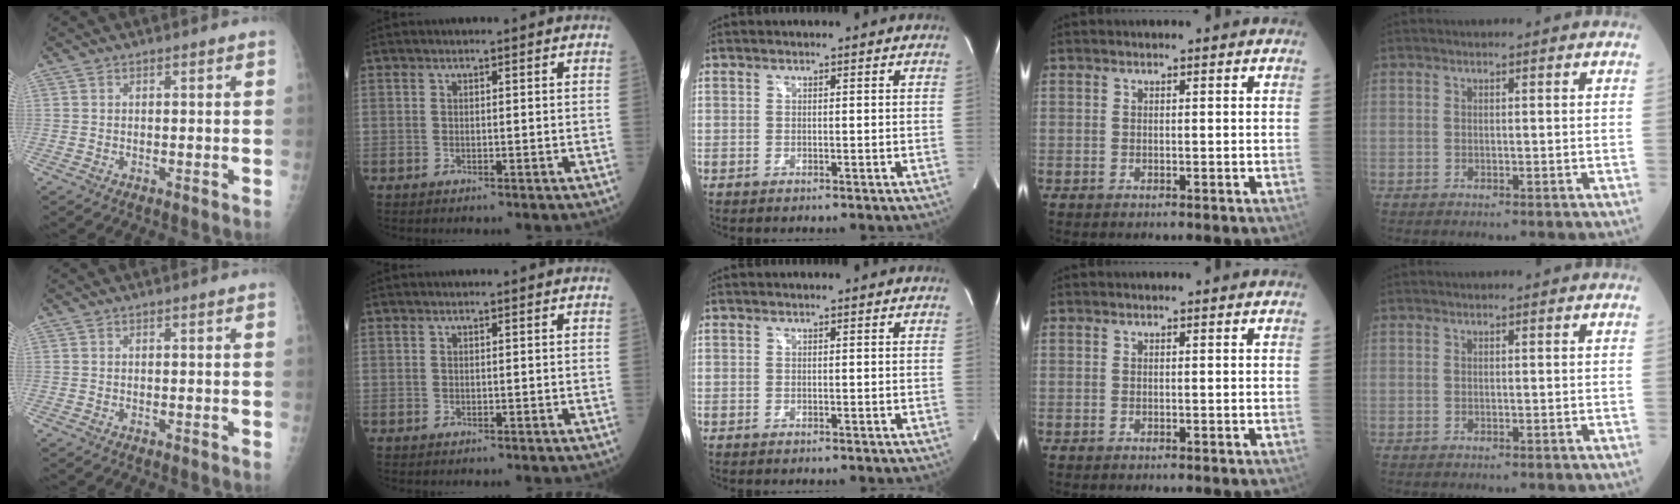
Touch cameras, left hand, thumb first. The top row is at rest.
{}